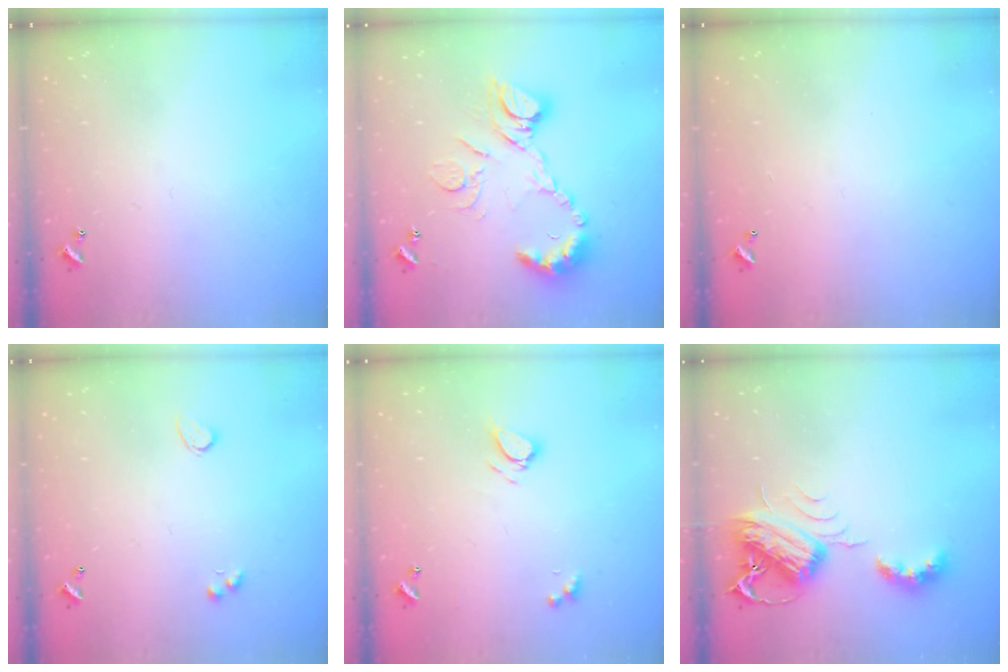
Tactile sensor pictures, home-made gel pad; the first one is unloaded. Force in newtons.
{"total": 14.9, "press": 14.9, "slide": 0.7}
{"total": 2.9, "press": 2.9, "slide": 0.1}
{"total": 1.9, "press": 1.5, "slide": 1.1}
{"total": 4.6, "press": 4.6, "slide": 0.6}
{"total": 8.7, "press": 8.7, "slide": 0.5}